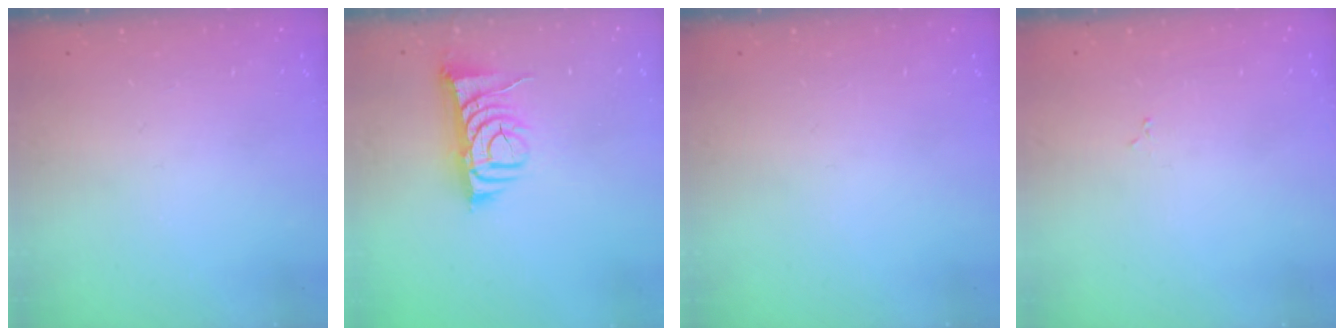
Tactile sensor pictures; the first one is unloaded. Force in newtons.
{"total": 8.2, "press": 8.1, "slide": 1.2}
{"total": 0.0}
{"total": 1.9, "press": 1.9, "slide": 0.3}